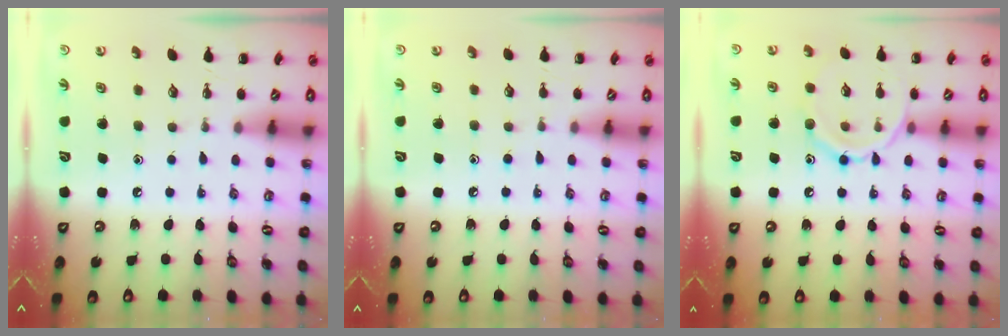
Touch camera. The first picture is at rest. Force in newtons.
{"total": 5.2, "press": 4.9, "slide": 1.7}
{"total": 11.3, "press": 11.3, "slide": 0.6}